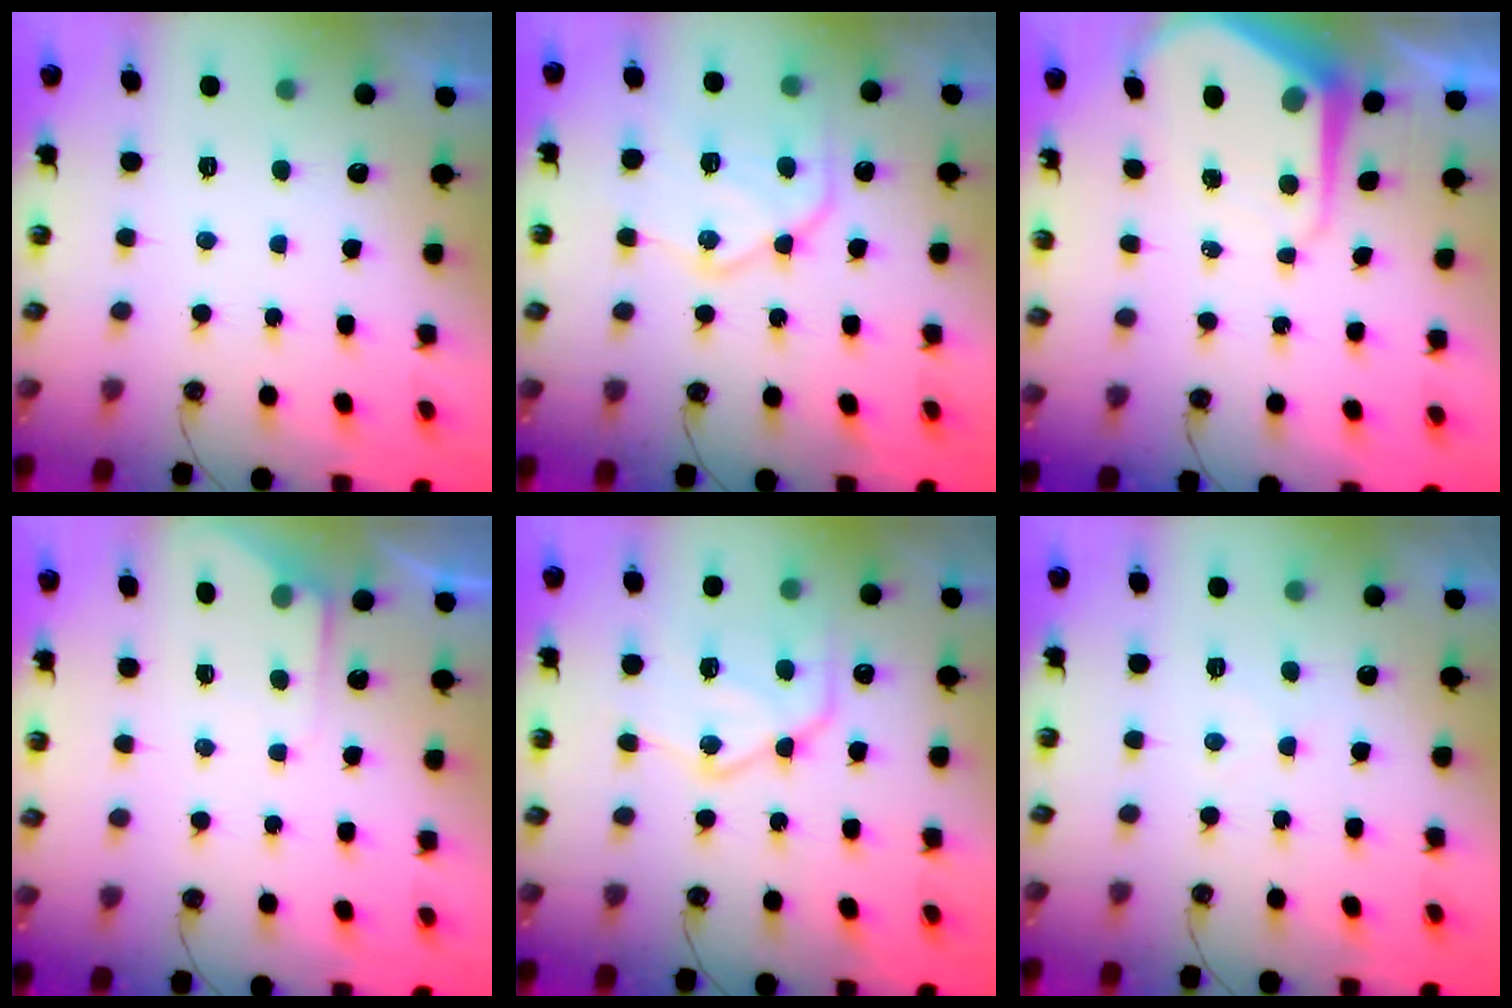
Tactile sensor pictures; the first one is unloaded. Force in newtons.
{"total": 17.8, "press": 17.8, "slide": 1.6}
{"total": 8.4, "press": 8.4, "slide": 0.7}
{"total": 3.4, "press": 3.4, "slide": 0.6}
{"total": 17.9, "press": 17.8, "slide": 2.1}
{"total": 3.2, "press": 3.2, "slide": 0.5}